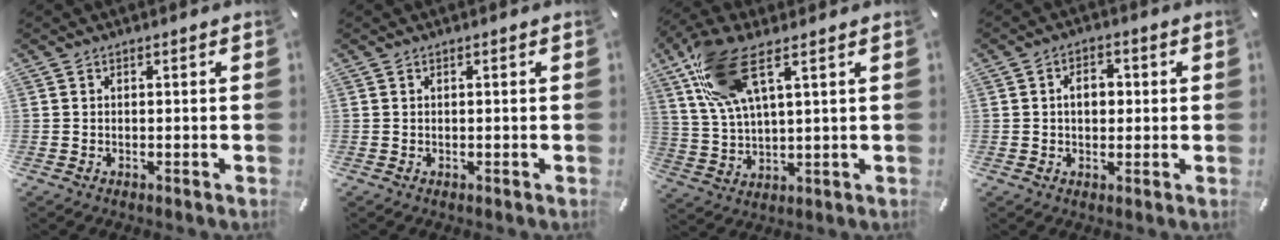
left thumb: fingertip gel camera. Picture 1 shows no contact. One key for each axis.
{"total": 0.0}
{"total": 13.2, "fx": 7.0, "fy": 4.8, "fz": 10.1, "tx": -0.220, "ty": -0.008, "tz": 0.132}
{"total": 5.1, "fx": 0.4, "fy": 3.4, "fz": 3.8, "tx": -0.051, "ty": 0.001, "tz": -0.001}